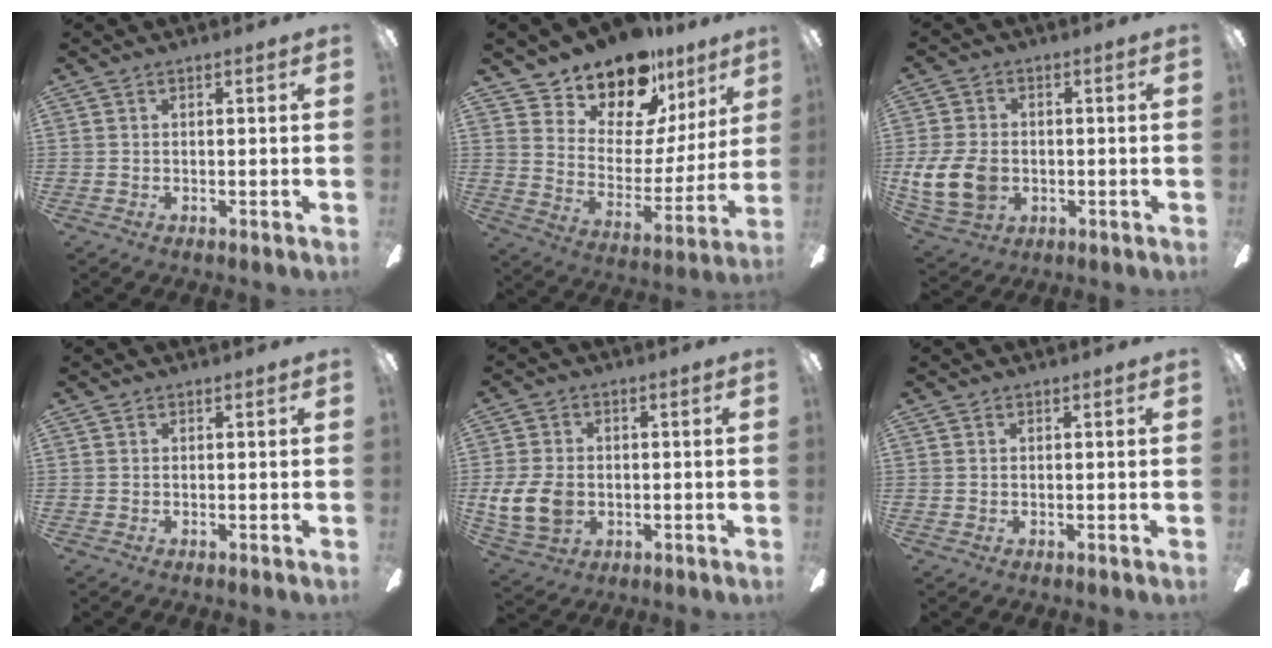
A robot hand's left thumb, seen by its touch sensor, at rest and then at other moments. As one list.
[{"total": 14.4, "force": [12.7, 6.0, 3.2], "torque": [-0.071, -0.112, 0.228]}, {"total": 12.4, "force": [-2.0, 9.4, 7.9], "torque": [-0.176, 0.013, -0.032]}, {"total": 0.0}, {"total": 10.8, "force": [-1.5, 8.2, 6.9], "torque": [-0.154, 0.011, -0.024]}, {"total": 0.5, "force": [0.3, 0.4, 0.1], "torque": [-0.002, 0.004, 0.005]}]